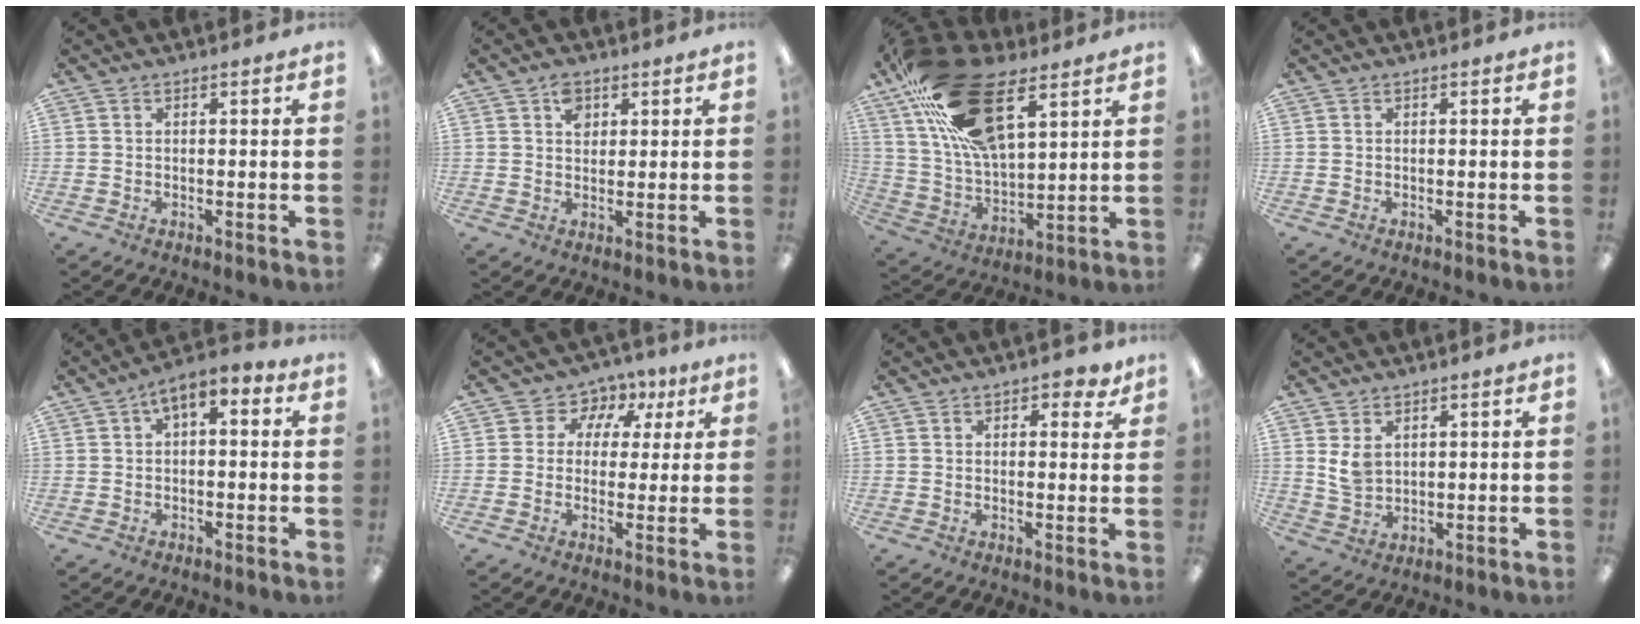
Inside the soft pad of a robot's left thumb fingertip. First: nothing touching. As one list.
[{"total": 4.0, "force": [2.0, 3.0, 1.9], "torque": [-0.019, -0.003, 0.030]}, {"total": 26.9, "force": [14.3, 12.7, 19.0], "torque": [-0.350, -0.044, 0.256]}, {"total": 0.0}, {"total": 4.6, "force": [1.4, 2.5, 3.6], "torque": [-0.052, -0.005, 0.020]}, {"total": 6.4, "force": [1.9, 5.9, 1.6], "torque": [-0.033, -0.005, 0.031]}, {"total": 3.3, "force": [2.1, 1.8, 1.8], "torque": [-0.015, -0.004, 0.034]}, {"total": 5.0, "force": [2.3, 3.3, 3.1], "torque": [-0.057, -0.002, 0.044]}]